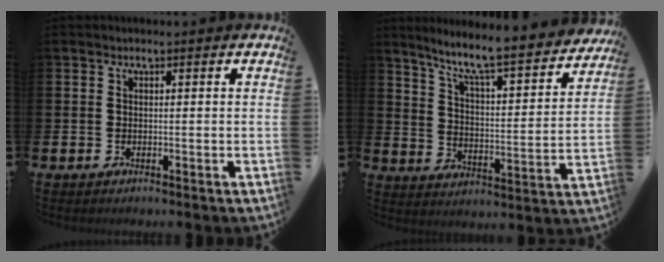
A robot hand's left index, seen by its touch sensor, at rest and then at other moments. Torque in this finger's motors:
{"motor_torque": [0.30, -0.57, 0.85, 0.21]}